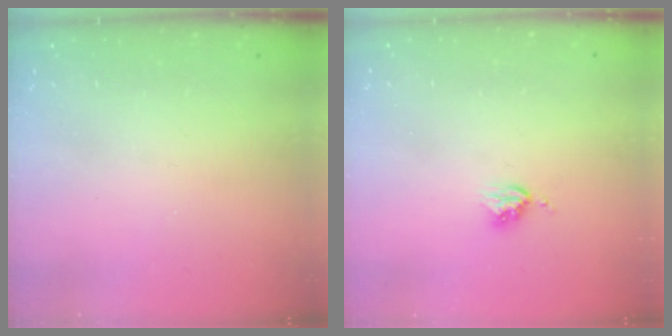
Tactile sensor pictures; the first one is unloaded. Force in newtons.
{"total": 3.8, "press": 3.8, "slide": 0.5}